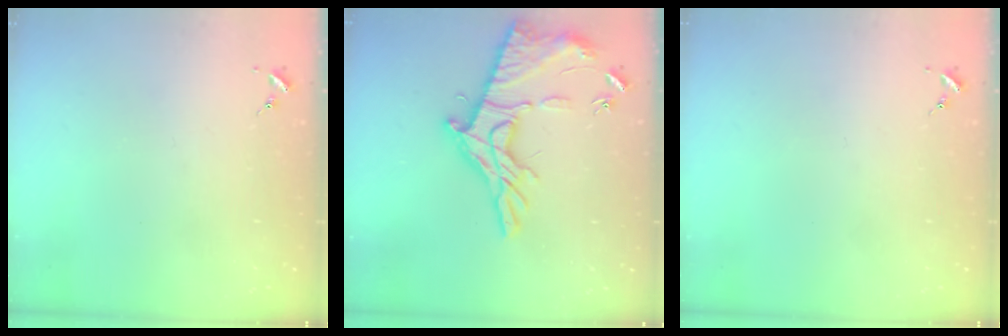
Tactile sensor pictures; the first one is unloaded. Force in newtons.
{"total": 19.7, "press": 19.6, "slide": 1.5}
{"total": 0.0}